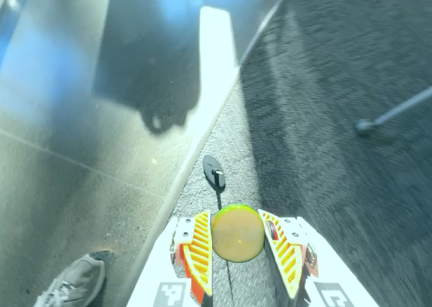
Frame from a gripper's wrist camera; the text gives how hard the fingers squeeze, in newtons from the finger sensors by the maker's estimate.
{"total": 9.3, "left": 9.6, "right": 8.9}